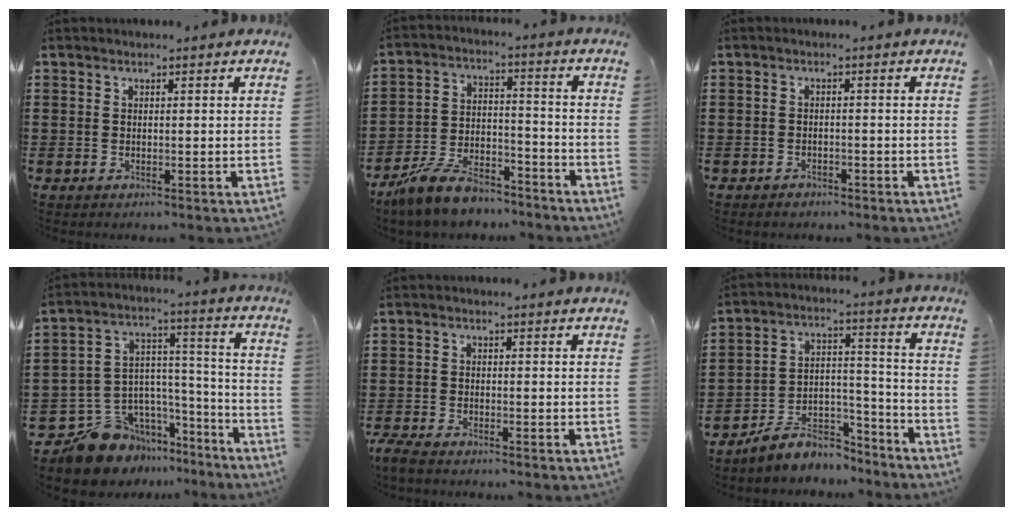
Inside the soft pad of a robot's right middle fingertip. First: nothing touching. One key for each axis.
{"total": 9.0, "fx": -7.9, "fy": 2.5, "fz": 3.5, "tx": -0.077, "ty": 0.020, "tz": -0.156}
{"total": 1.1, "fx": -1.0, "fy": 0.5, "fz": 0.0, "tx": -0.001, "ty": 0.005, "tz": -0.024}
{"total": 10.7, "fx": -9.0, "fy": 5.7, "fz": 1.4, "tx": -0.053, "ty": 0.011, "tz": -0.170}
{"total": 2.3, "fx": -2.1, "fy": 0.3, "fz": 0.9, "tx": -0.031, "ty": 0.001, "tz": -0.046}
{"total": 6.9, "fx": -6.2, "fy": 2.9, "fz": 1.1, "tx": -0.020, "ty": 0.020, "tz": -0.121}